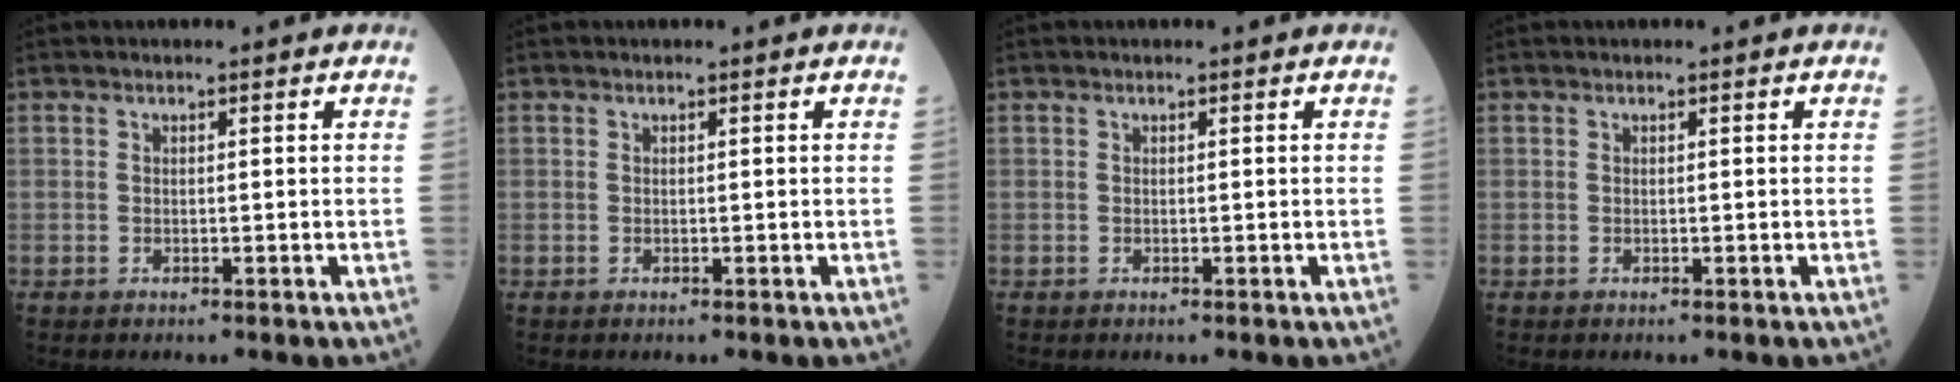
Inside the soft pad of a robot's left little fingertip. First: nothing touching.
{"total": 0.0}
{"total": 0.0}
{"total": 0.0}